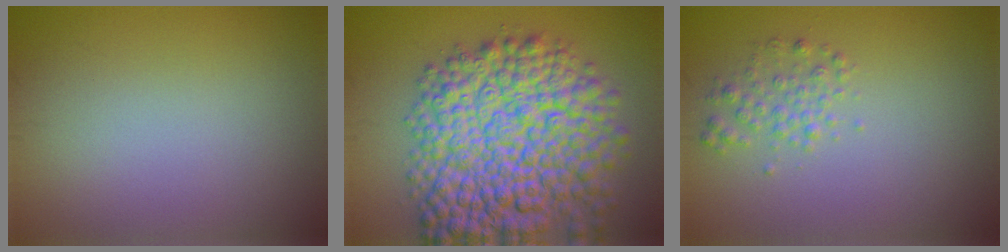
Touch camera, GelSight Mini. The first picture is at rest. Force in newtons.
{"total": 13.3, "press": 13.3, "slide": 0.5}
{"total": 1.7, "press": 1.7, "slide": 0.0}